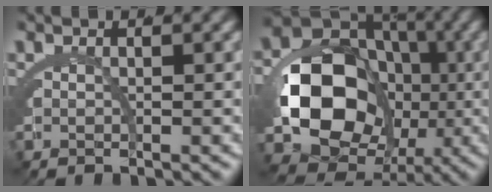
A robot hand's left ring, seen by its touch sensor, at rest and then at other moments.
{"total": 17.2, "force": [-1.9, 13.6, 10.3], "torque": [-0.202, -0.045, -0.026]}